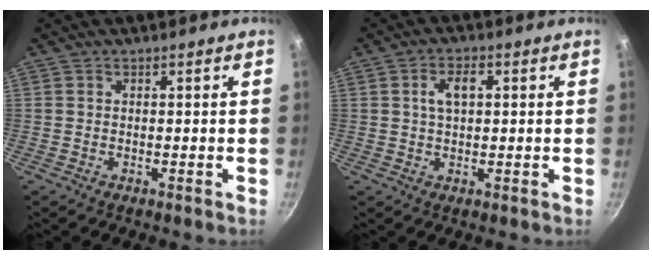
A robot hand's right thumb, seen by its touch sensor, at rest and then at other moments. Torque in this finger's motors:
{"motor_torque": [0.22, 0.10, 0.84, 0.30, 0.02]}